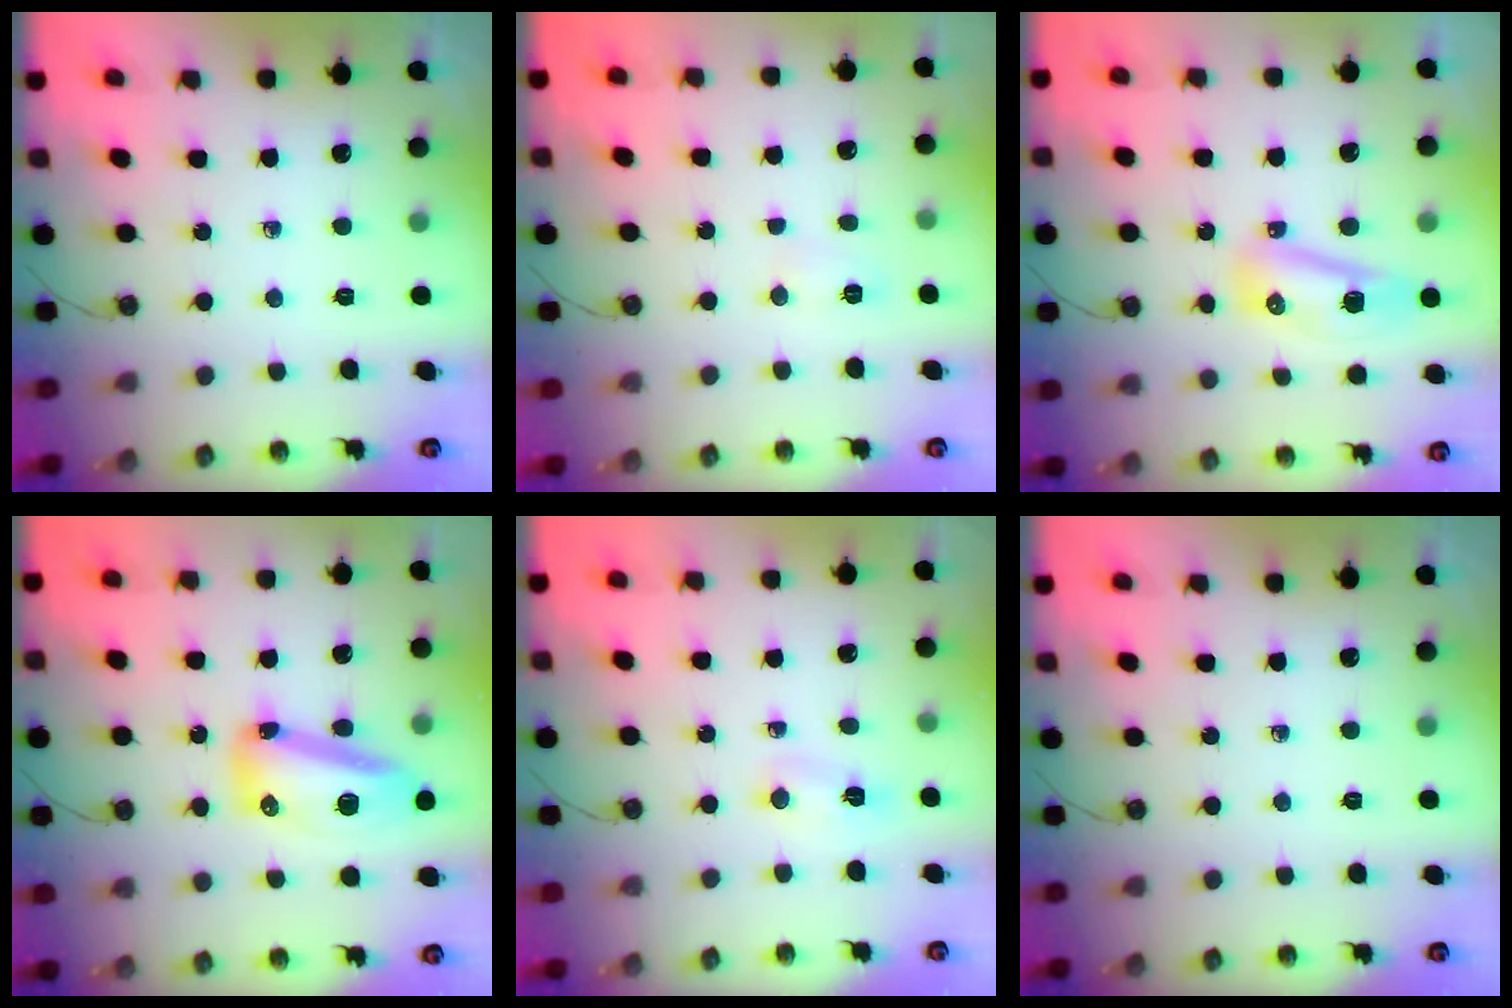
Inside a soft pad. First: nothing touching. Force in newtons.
{"total": 4.6, "press": 4.4, "slide": 1.2}
{"total": 8.5, "press": 8.3, "slide": 1.9}
{"total": 13.6, "press": 13.6, "slide": 1.3}
{"total": 4.1, "press": 3.9, "slide": 1.3}
{"total": 0.0}